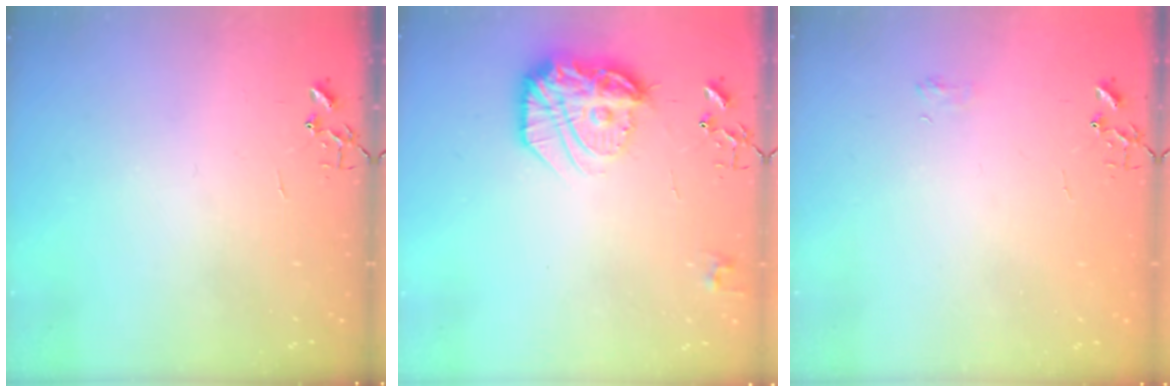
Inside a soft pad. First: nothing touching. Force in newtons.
{"total": 19.0, "press": 19.0, "slide": 1.7}
{"total": 5.1, "press": 5.1, "slide": 0.6}